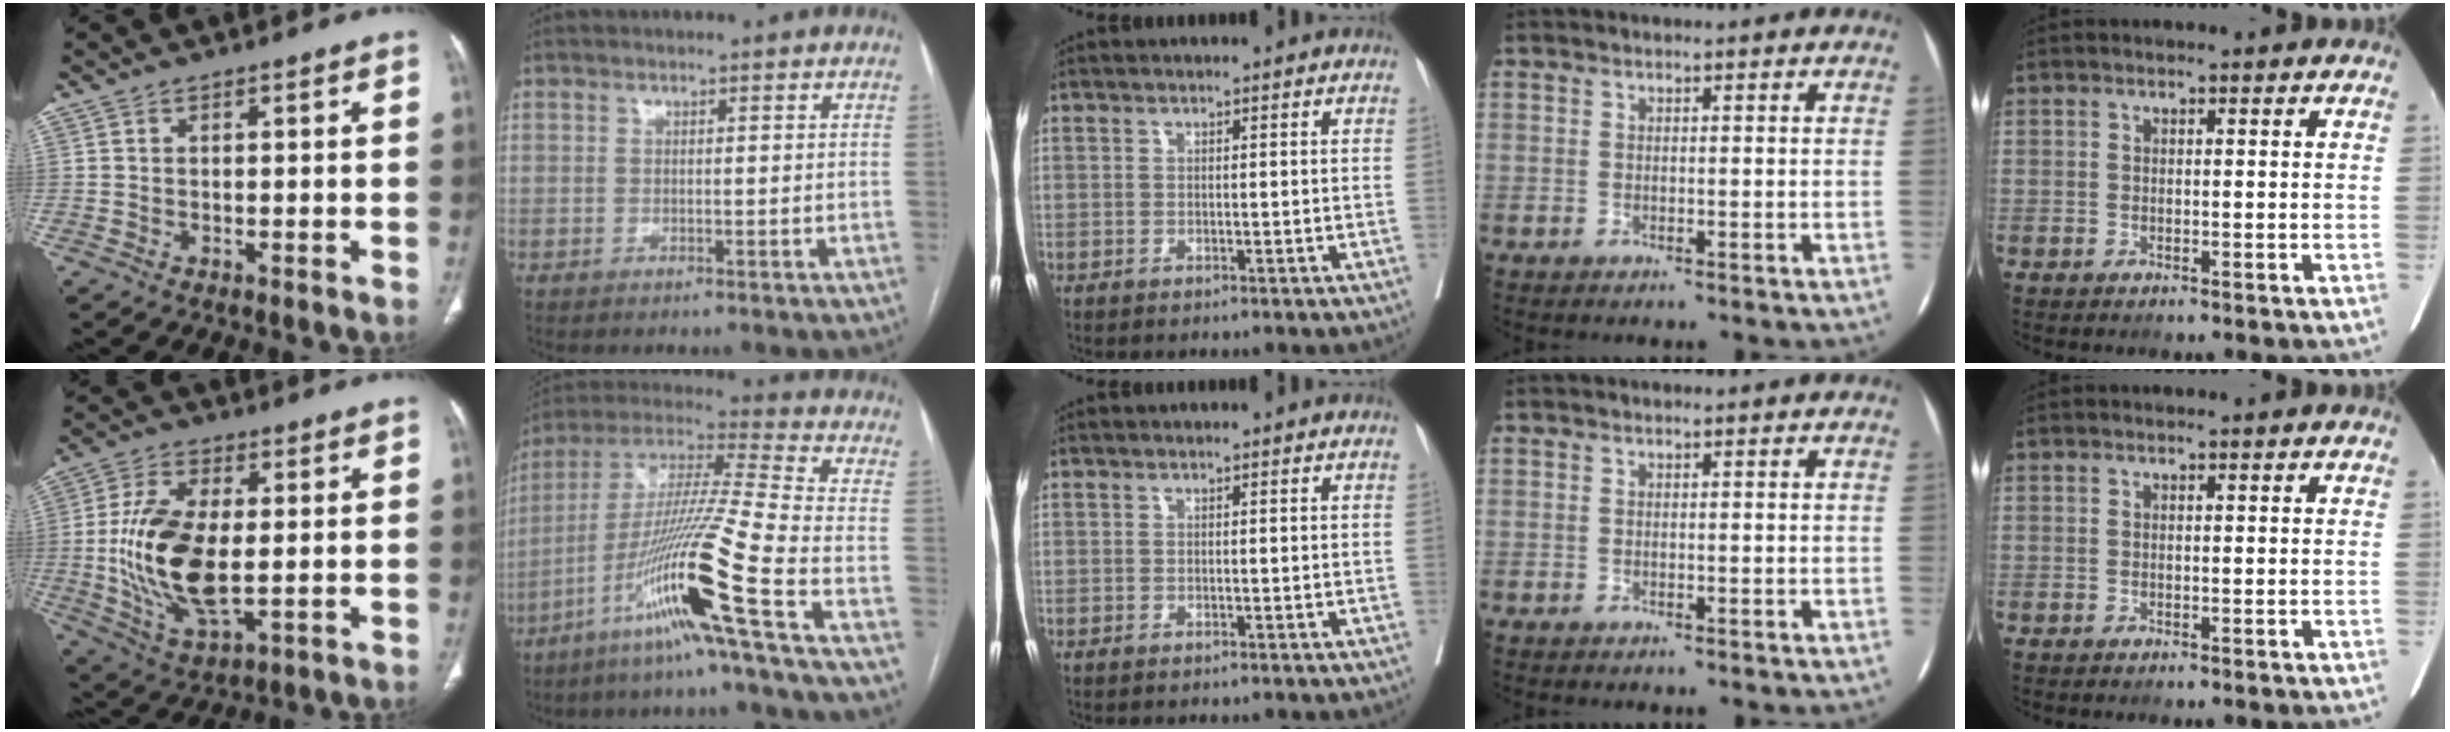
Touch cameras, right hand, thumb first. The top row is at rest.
{"thumb": {"total": 16.5, "force": [-0.4, 8.3, 14.2], "torque": [-0.280, -0.012, -0.001]}, "index": {"total": 19.8, "force": [-9.2, -2.0, 17.5], "torque": [-0.362, -0.029, -0.180]}}